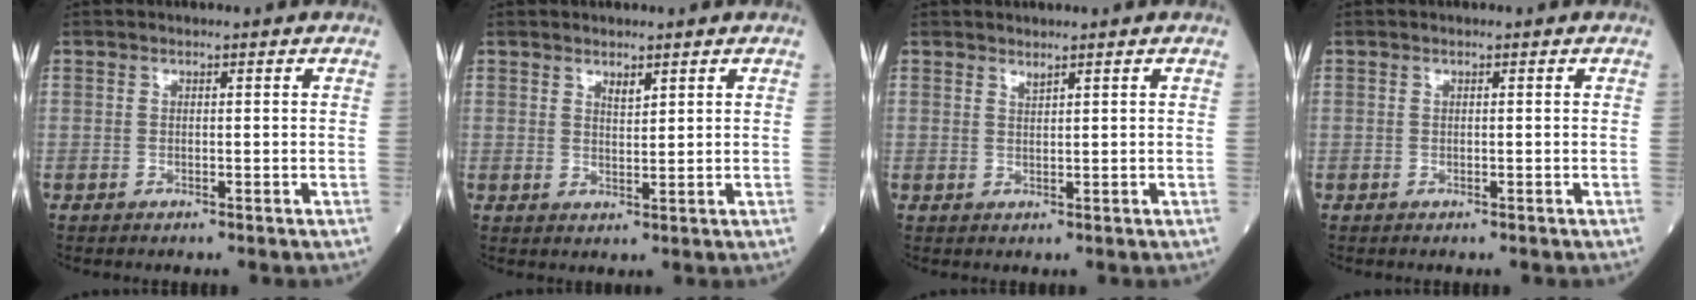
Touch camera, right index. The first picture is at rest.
{"total": 1.6, "force": [1.3, 0.4, 1.0], "torque": [-0.019, -0.002, 0.027]}
{"total": 0.8, "force": [0.7, -0.2, 0.2], "torque": [-0.013, -0.005, 0.019]}
{"total": 0.0}